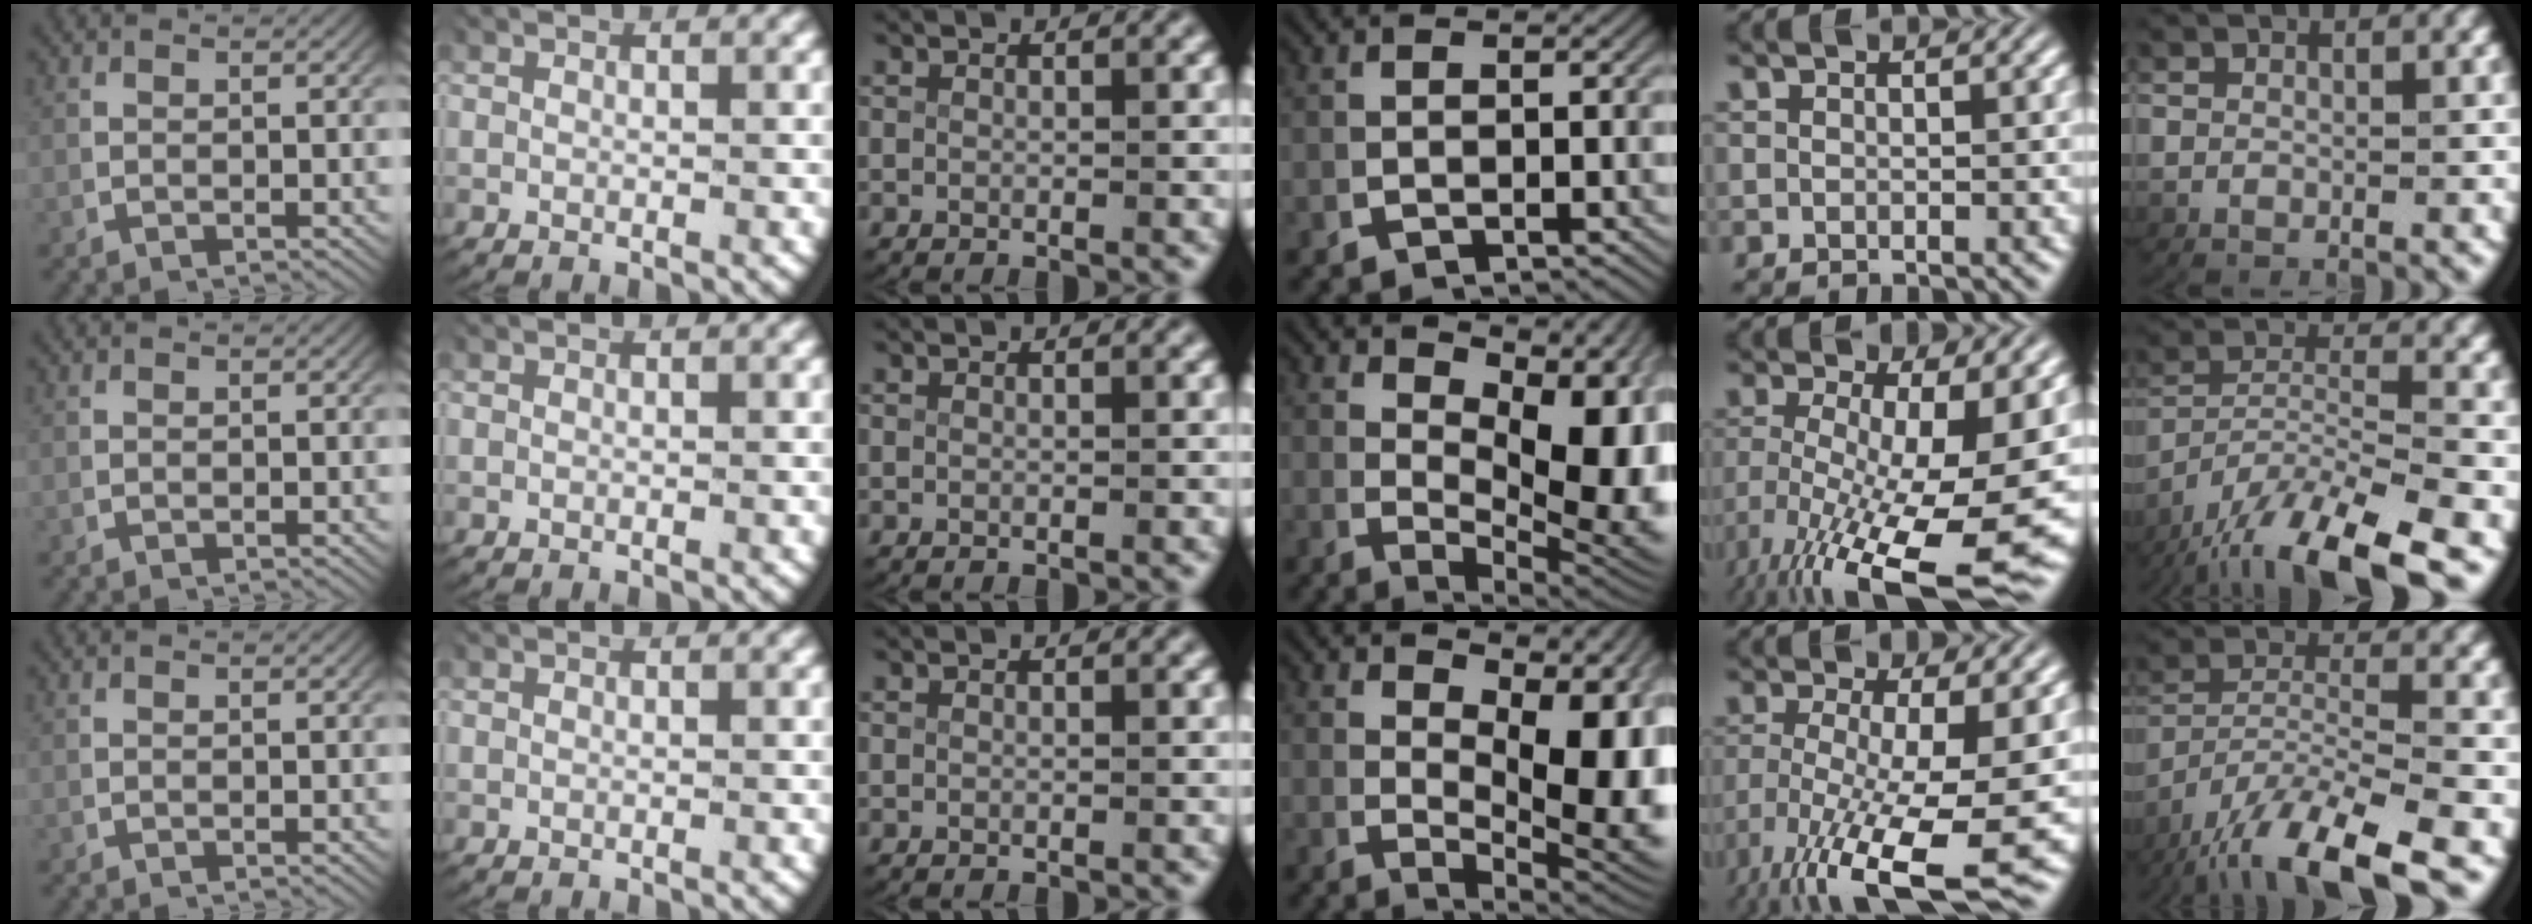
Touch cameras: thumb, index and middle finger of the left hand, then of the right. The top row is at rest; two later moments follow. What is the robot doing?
{"motion": "lift_and_place", "object": "plastic wrap"}